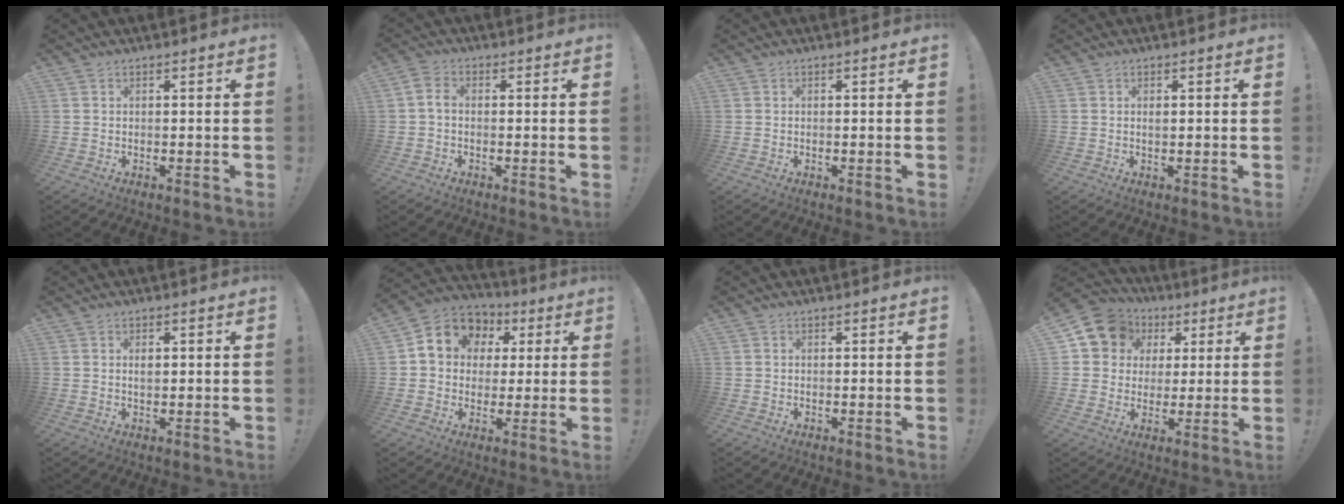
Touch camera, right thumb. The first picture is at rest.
{"total": 3.6, "force": [-0.4, 2.2, 2.8], "torque": [-0.059, 0.010, -0.008]}
{"total": 0.0}
{"total": 0.8, "force": [0.2, 0.5, 0.6], "torque": [-0.007, -0.001, 0.001]}
{"total": 1.6, "force": [0.3, 1.0, 1.2], "torque": [-0.011, -0.002, 0.002]}
{"total": 10.8, "force": [3.3, 9.3, 4.4], "torque": [-0.069, -0.008, 0.068]}
{"total": 0.0}
{"total": 11.1, "force": [4.1, 9.7, 3.4], "torque": [-0.047, -0.018, 0.082]}